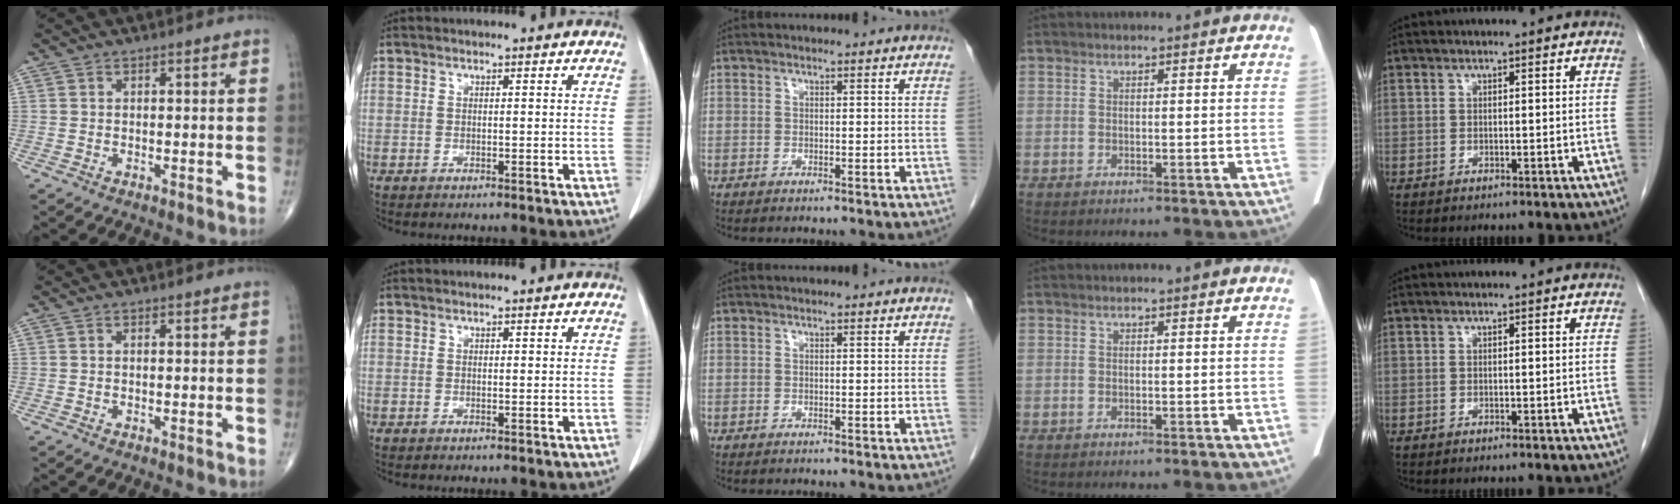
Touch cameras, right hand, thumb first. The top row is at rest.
{}